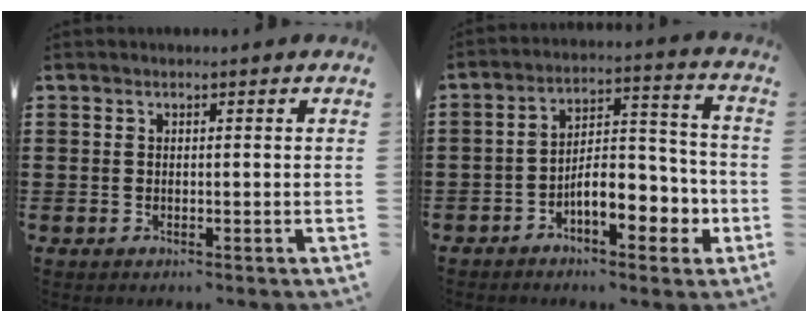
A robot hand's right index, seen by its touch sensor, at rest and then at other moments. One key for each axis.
{"total": 8.4, "fx": -3.6, "fy": 3.8, "fz": 6.6, "tx": -0.094, "ty": 0.005, "tz": -0.065}